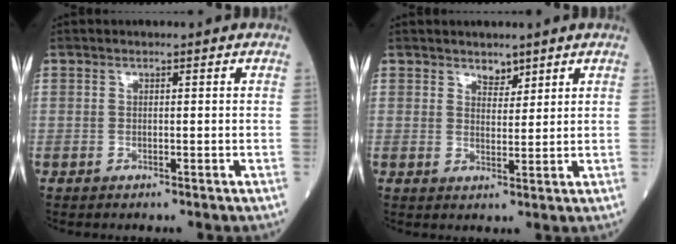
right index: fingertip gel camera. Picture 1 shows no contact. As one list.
[{"total": 2.2, "force": [1.9, 1.1, 0.6], "torque": [-0.004, -0.006, 0.029]}]